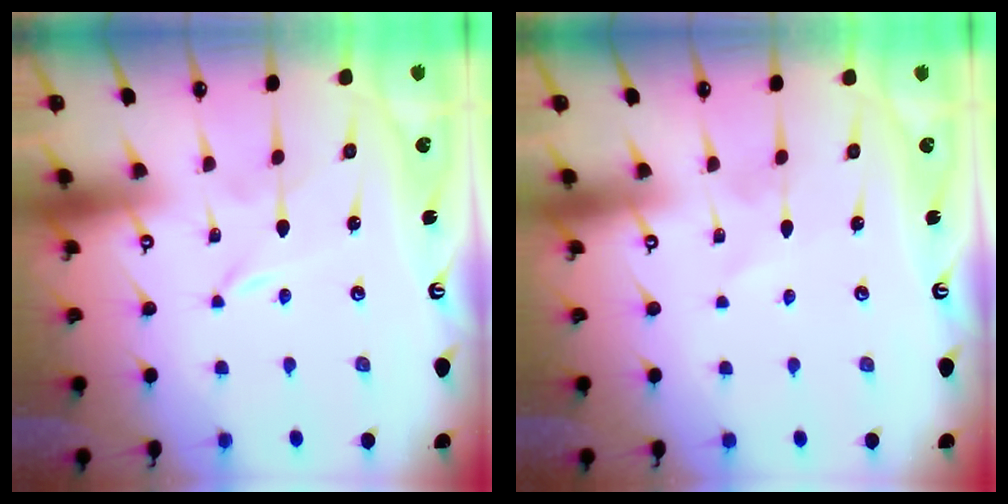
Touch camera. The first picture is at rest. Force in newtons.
{"total": 1.5, "press": 1.5, "slide": 0.2}